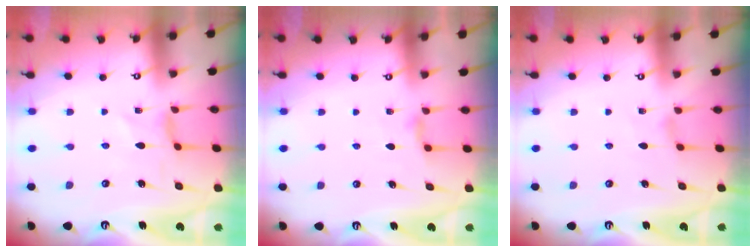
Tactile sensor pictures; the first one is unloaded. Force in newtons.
{"total": 3.5, "press": 3.4, "slide": 0.5}
{"total": 0.6, "press": 0.5, "slide": 0.3}